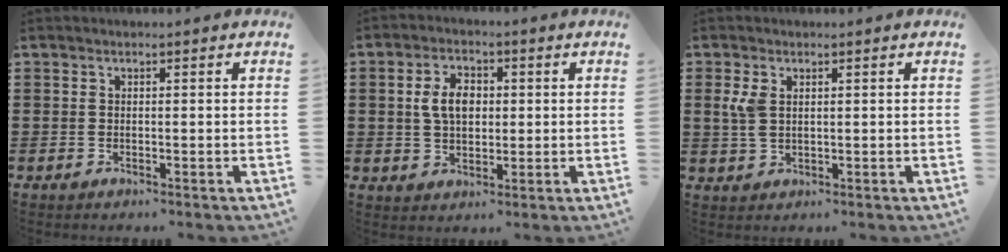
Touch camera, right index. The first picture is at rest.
{"total": 5.5, "force": [0.7, 3.5, 4.2], "torque": [-0.090, 0.009, 0.005]}
{"total": 3.4, "force": [1.0, 2.0, 2.5], "torque": [-0.064, 0.004, 0.016]}